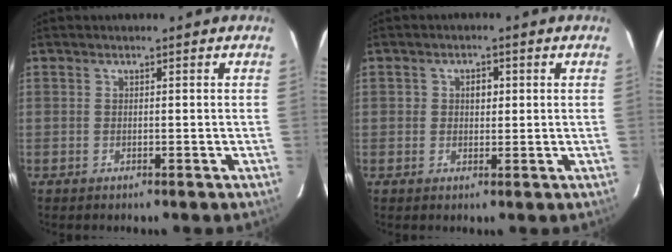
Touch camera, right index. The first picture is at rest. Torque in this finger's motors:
{"motor_torque": [0.02, 0.04, 0.02, 0.02]}